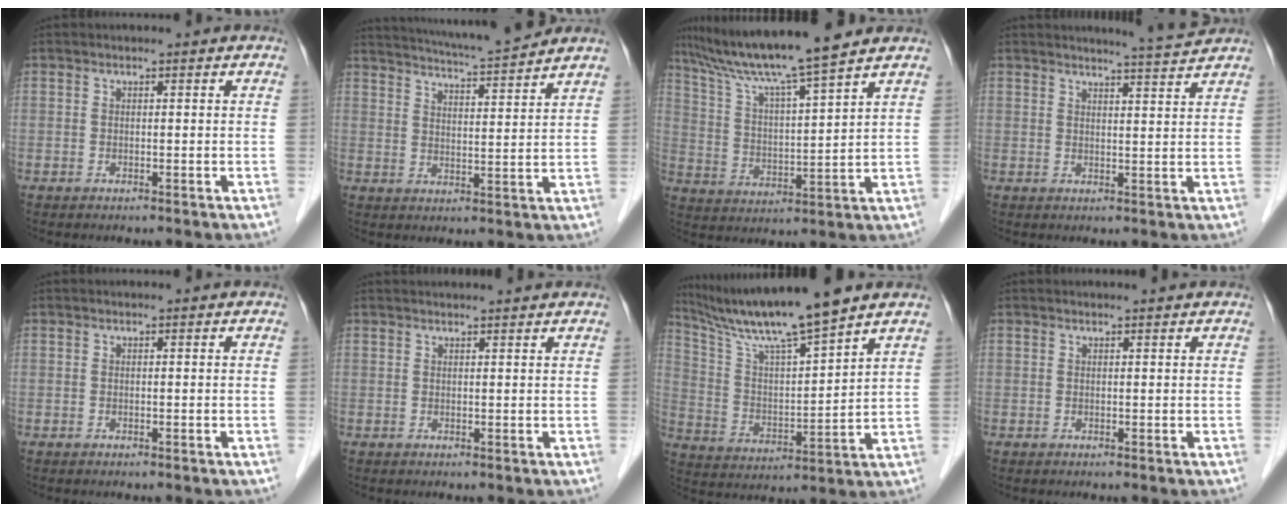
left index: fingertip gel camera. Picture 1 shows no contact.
{"total": 12.6, "force": [11.6, -0.8, 4.9], "torque": [-0.092, 0.005, 0.167]}
{"total": 13.5, "force": [11.4, -1.2, 7.1], "torque": [-0.133, 0.012, 0.200]}
{"total": 4.2, "force": [4.0, -1.3, 0.4], "torque": [-0.018, -0.015, 0.055]}
{"total": 0.0}
{"total": 4.5, "force": [4.2, -0.3, 1.5], "torque": [-0.020, 0.022, 0.050]}
{"total": 14.5, "force": [12.2, -0.9, 7.7], "torque": [-0.145, 0.004, 0.226]}
{"total": 1.1, "force": [1.1, -0.1, 0.2], "torque": [-0.007, 0.003, 0.017]}